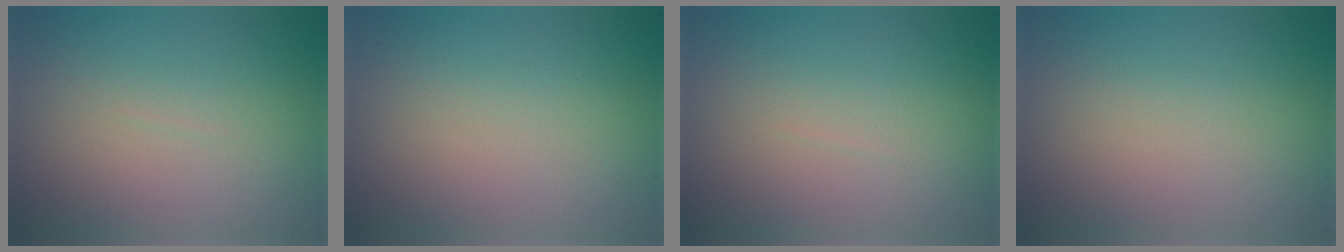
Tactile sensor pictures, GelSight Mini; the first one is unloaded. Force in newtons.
{"total": 0.0}
{"total": 0.0}
{"total": 0.0}